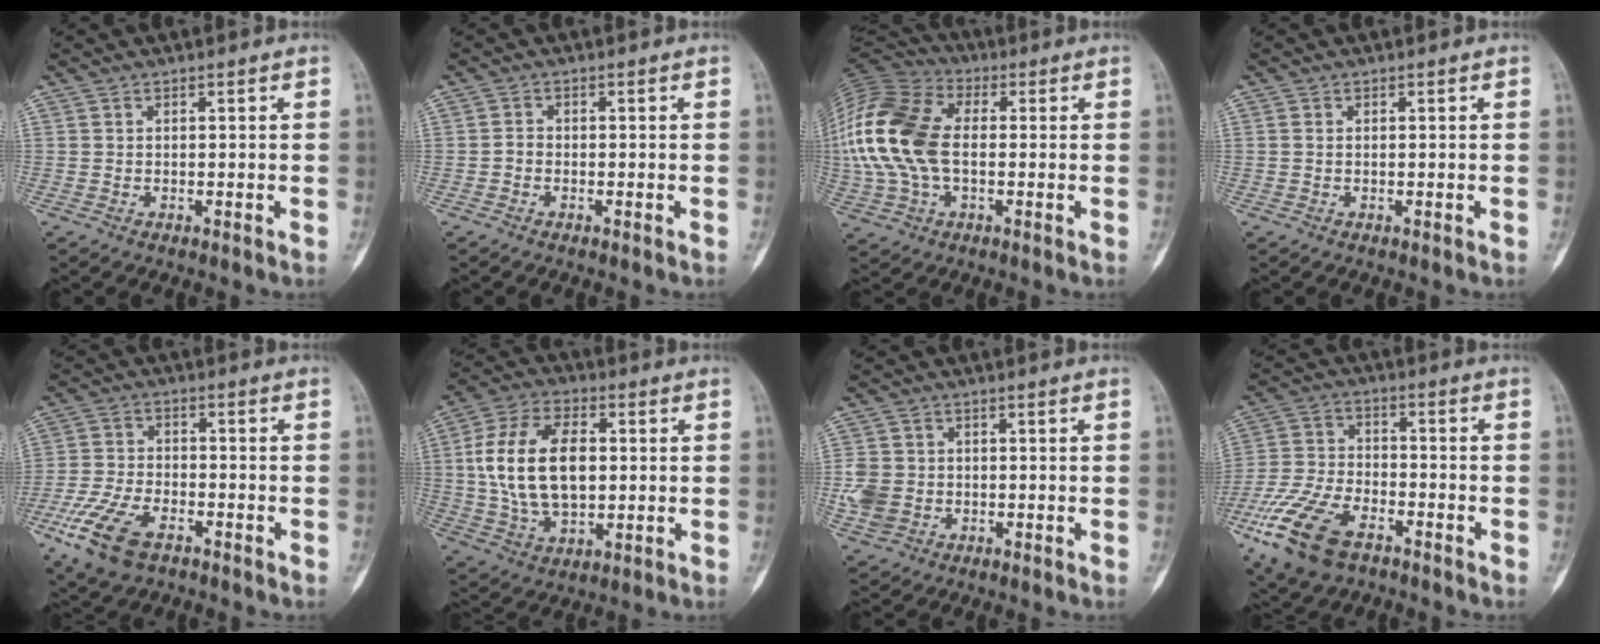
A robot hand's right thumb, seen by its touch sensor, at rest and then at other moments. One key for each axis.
{"total": 1.4, "fx": -0.5, "fy": 1.1, "fz": 0.6, "tx": -0.003, "ty": 0.005, "tz": -0.017}
{"total": 19.4, "fx": 0.0, "fy": 12.1, "fz": 15.2, "tx": -0.337, "ty": 0.020, "tz": -0.004}
{"total": 0.6, "fx": 0.0, "fy": 0.5, "fz": 0.3, "tx": -0.004, "ty": 0.001, "tz": -0.002}
{"total": 12.0, "fx": -6.4, "fy": 6.4, "fz": 8.0, "tx": -0.161, "ty": 0.010, "tz": -0.123}
{"total": 17.7, "fx": 1.5, "fy": 10.8, "fz": 14.0, "tx": -0.245, "ty": 0.008, "tz": 0.029}
{"total": 6.5, "fx": -1.2, "fy": 5.6, "fz": 3.2, "tx": -0.058, "ty": 0.007, "tz": -0.020}
{"total": 16.2, "fx": -8.8, "fy": 8.7, "fz": 10.5, "tx": -0.213, "ty": 0.019, "tz": -0.168}